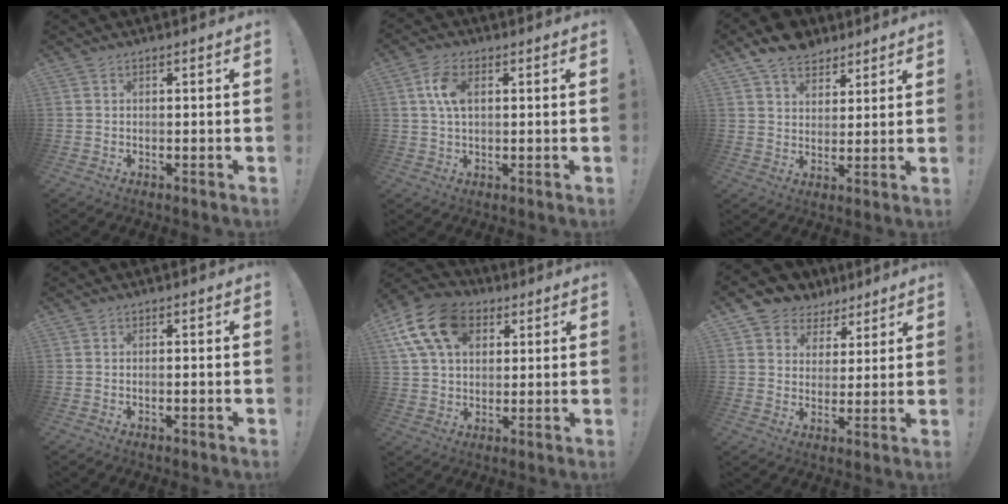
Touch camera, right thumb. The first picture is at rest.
{"total": 7.3, "force": [1.7, 4.3, 5.7], "torque": [-0.111, 0.000, 0.029]}
{"total": 9.6, "force": [7.0, 5.8, 3.0], "torque": [-0.050, -0.038, 0.137]}
{"total": 1.0, "force": [-0.7, -0.1, 0.6], "torque": [-0.019, 0.003, -0.012]}
{"total": 16.8, "force": [6.7, 11.6, 10.1], "torque": [-0.183, -0.019, 0.127]}
{"total": 7.1, "force": [4.0, 5.8, 0.6], "torque": [-0.014, -0.027, 0.082]}